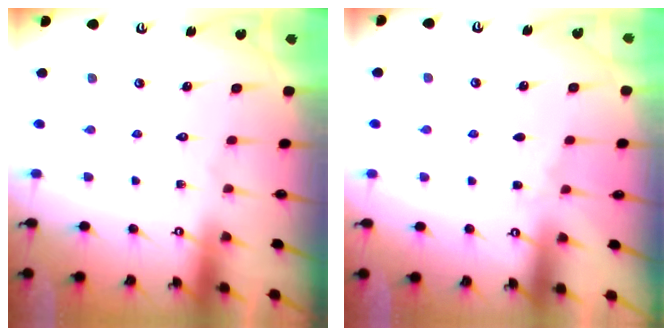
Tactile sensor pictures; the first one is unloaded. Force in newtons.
{"total": 2.7, "press": 2.7, "slide": 0.4}